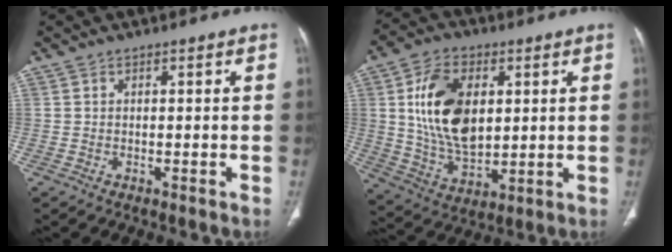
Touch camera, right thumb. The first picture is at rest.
{"total": 16.7, "force": [3.4, 10.2, 12.8], "torque": [-0.211, -0.014, 0.070]}